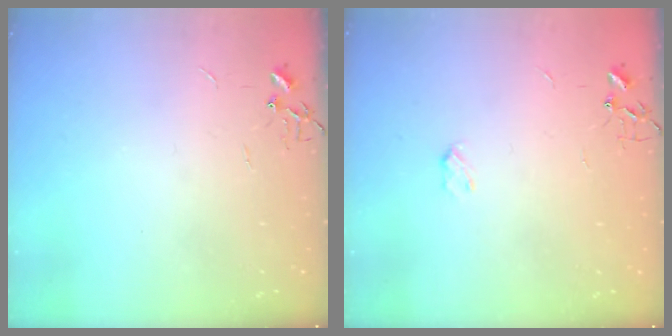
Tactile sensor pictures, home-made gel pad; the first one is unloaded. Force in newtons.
{"total": 2.8, "press": 2.8, "slide": 0.5}